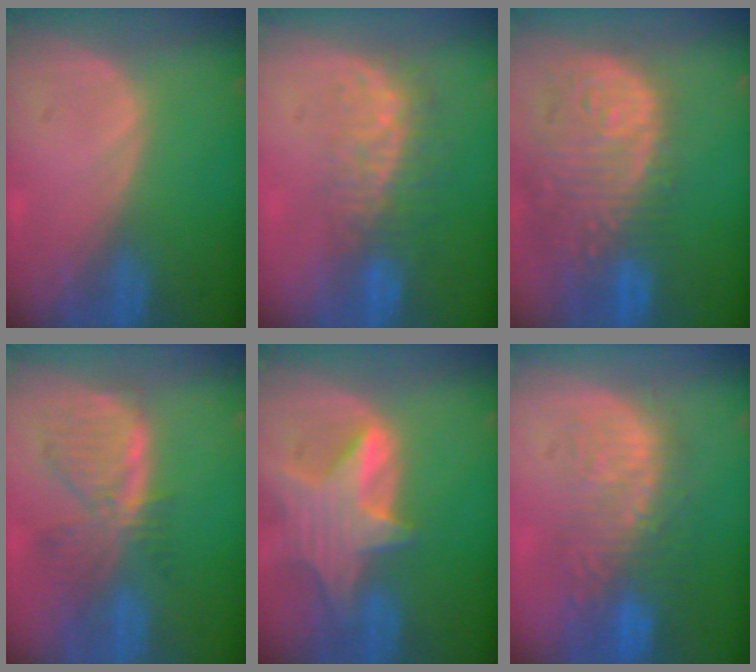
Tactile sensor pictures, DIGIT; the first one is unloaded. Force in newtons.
{"total": 8.3, "press": 7.2, "slide": 4.1}
{"total": 14.2, "press": 11.7, "slide": 8.1}
{"total": 7.9, "press": 7.0, "slide": 3.7}
{"total": 8.5, "press": 7.5, "slide": 3.9}
{"total": 10.7, "press": 9.4, "slide": 5.3}